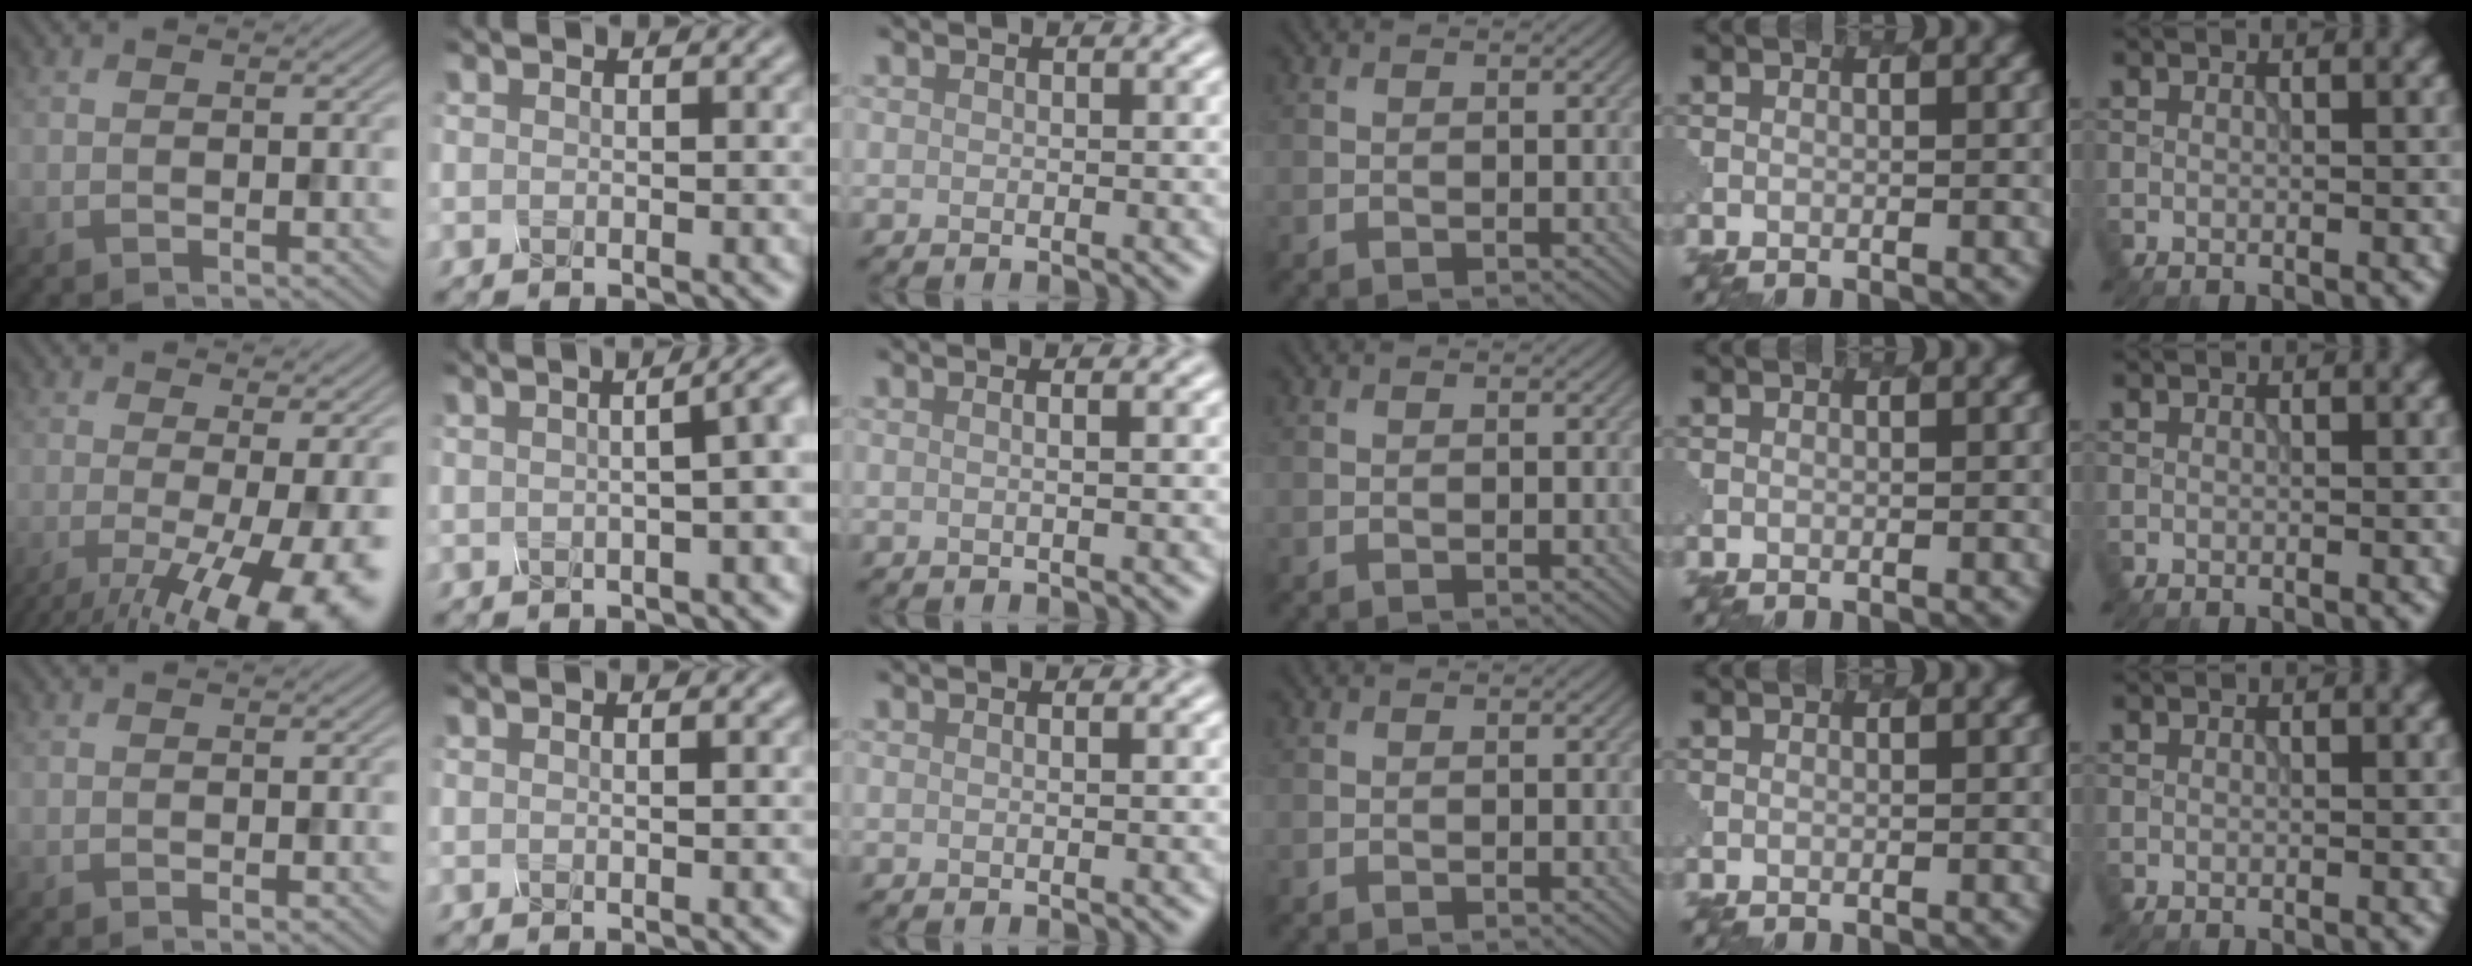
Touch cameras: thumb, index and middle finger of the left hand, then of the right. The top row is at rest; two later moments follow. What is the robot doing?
{"motion": "pour", "object": "mug"}